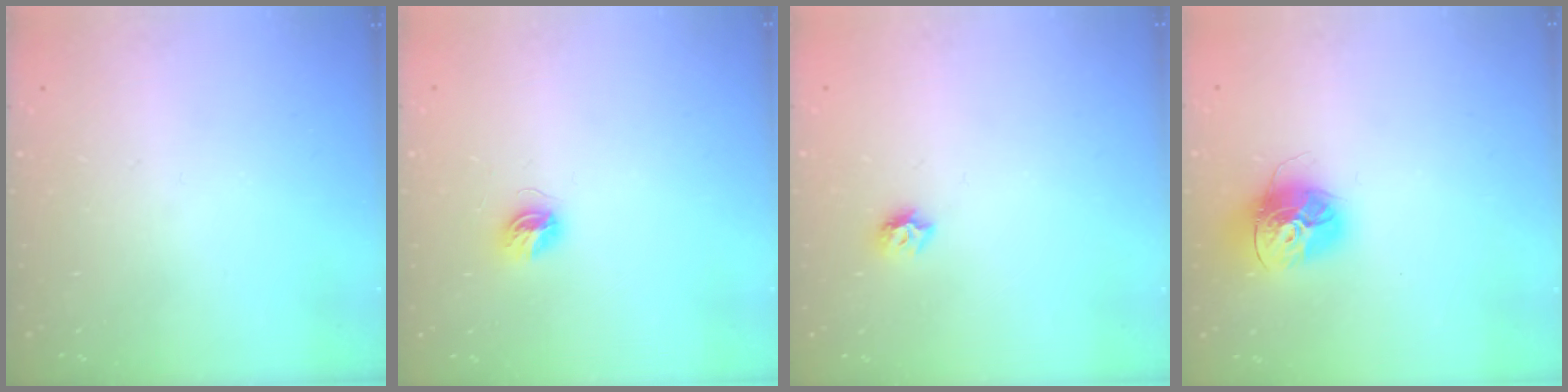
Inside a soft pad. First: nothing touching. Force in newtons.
{"total": 4.6, "press": 4.6, "slide": 0.6}
{"total": 5.8, "press": 5.8, "slide": 0.7}
{"total": 14.5, "press": 14.4, "slide": 1.5}